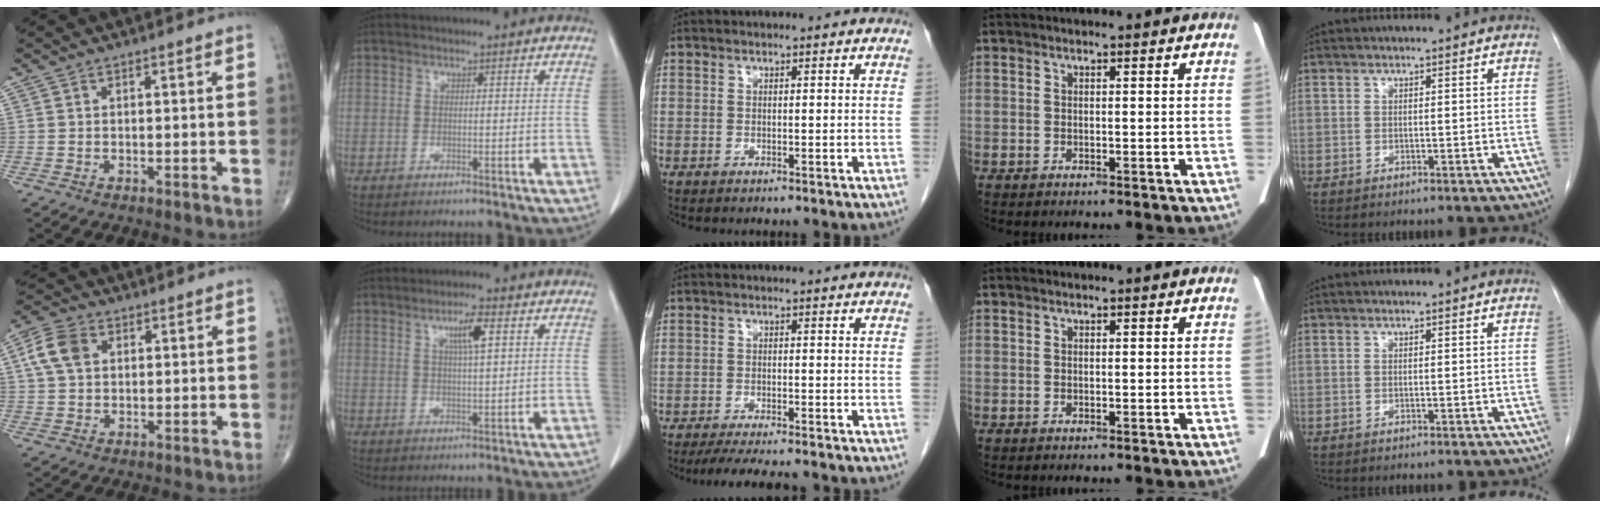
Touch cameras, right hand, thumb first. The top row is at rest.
{"thumb": {"total": 6.9, "force": [1.8, 4.8, 4.6], "torque": [-0.092, 0.012, 0.031]}, "index": {"total": 4.2, "force": [1.7, 0.3, 3.9], "torque": [-0.068, 0.000, 0.029]}, "middle": {"total": 7.4, "force": [-6.4, 0.6, 3.7], "torque": [-0.055, -0.017, -0.099]}}